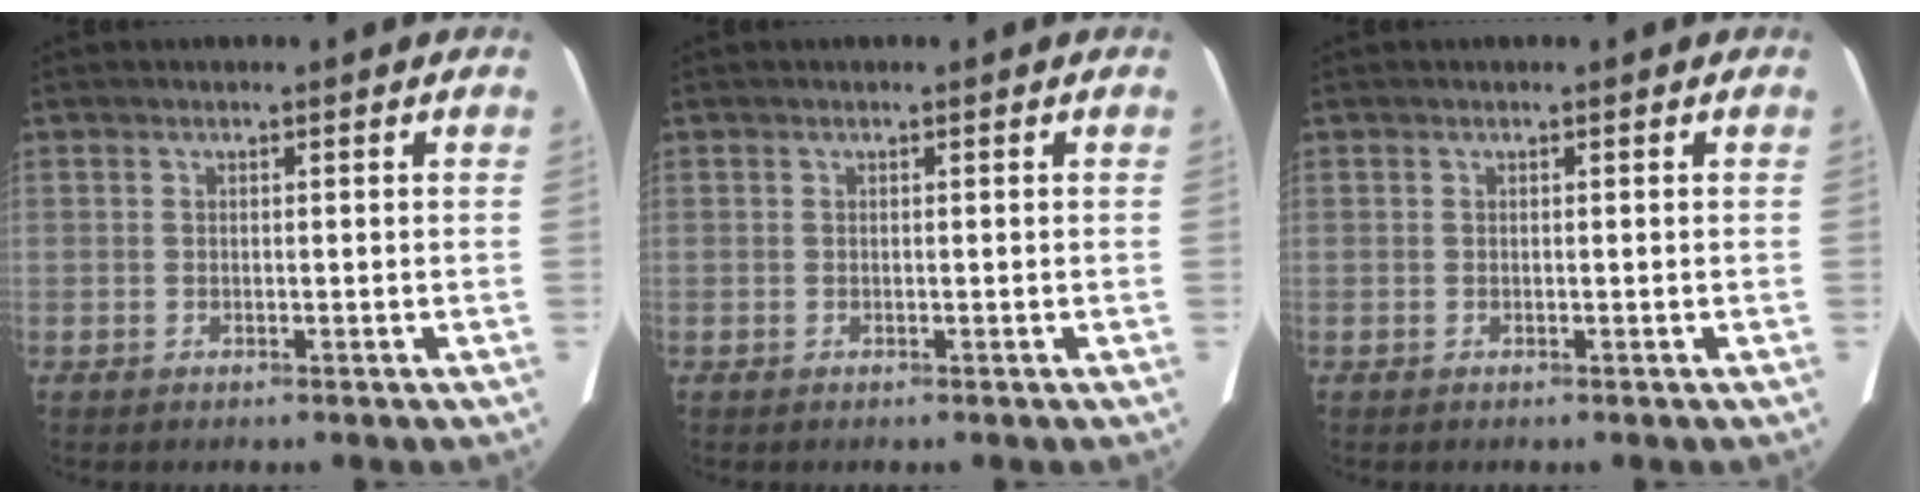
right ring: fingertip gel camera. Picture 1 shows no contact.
{"total": 0.0}
{"total": 0.0}